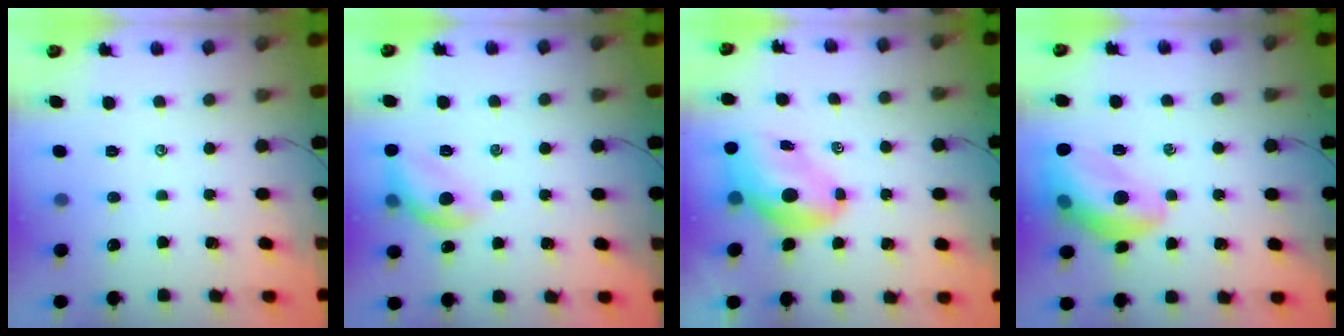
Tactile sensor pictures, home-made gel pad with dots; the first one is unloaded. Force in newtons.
{"total": 11.5, "press": 11.4, "slide": 0.7}
{"total": 9.5, "press": 9.1, "slide": 2.6}
{"total": 15.2, "press": 15.1, "slide": 1.9}